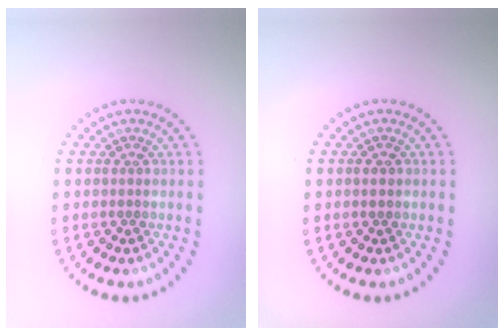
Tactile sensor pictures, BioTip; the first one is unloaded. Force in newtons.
{"total": 1.3, "press": 1.3, "slide": 0.1}